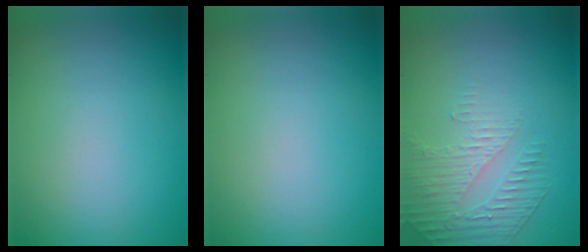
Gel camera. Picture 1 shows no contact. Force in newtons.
{"total": 0.0}
{"total": 1.9, "press": 1.3, "slide": 1.3}